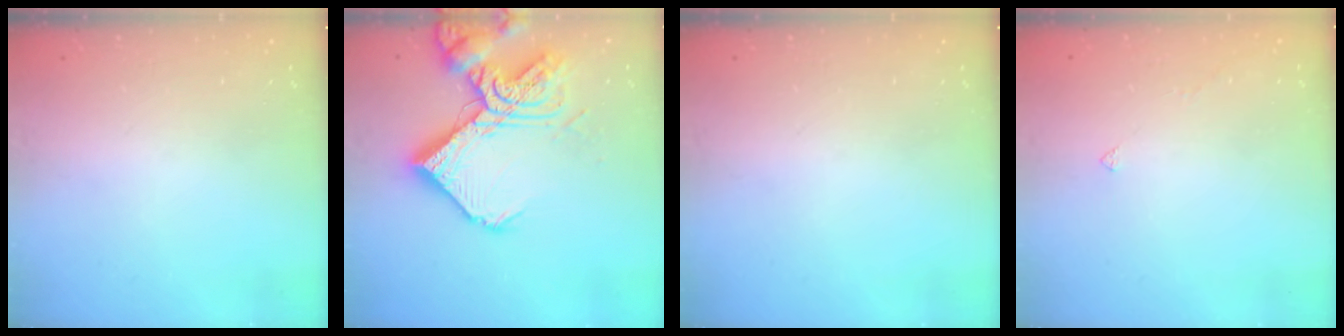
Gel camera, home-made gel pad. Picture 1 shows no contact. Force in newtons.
{"total": 20.9, "press": 20.8, "slide": 2.3}
{"total": 0.0}
{"total": 1.9, "press": 1.8, "slide": 0.4}